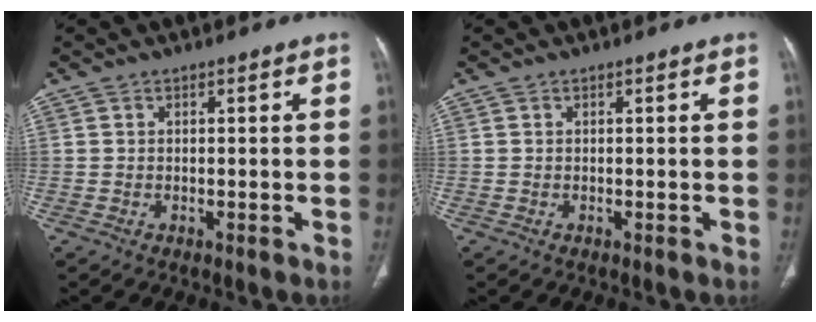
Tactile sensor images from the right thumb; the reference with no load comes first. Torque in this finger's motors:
{"motor_torque": [0.00, 0.00, 0.17, 0.15, 0.01]}